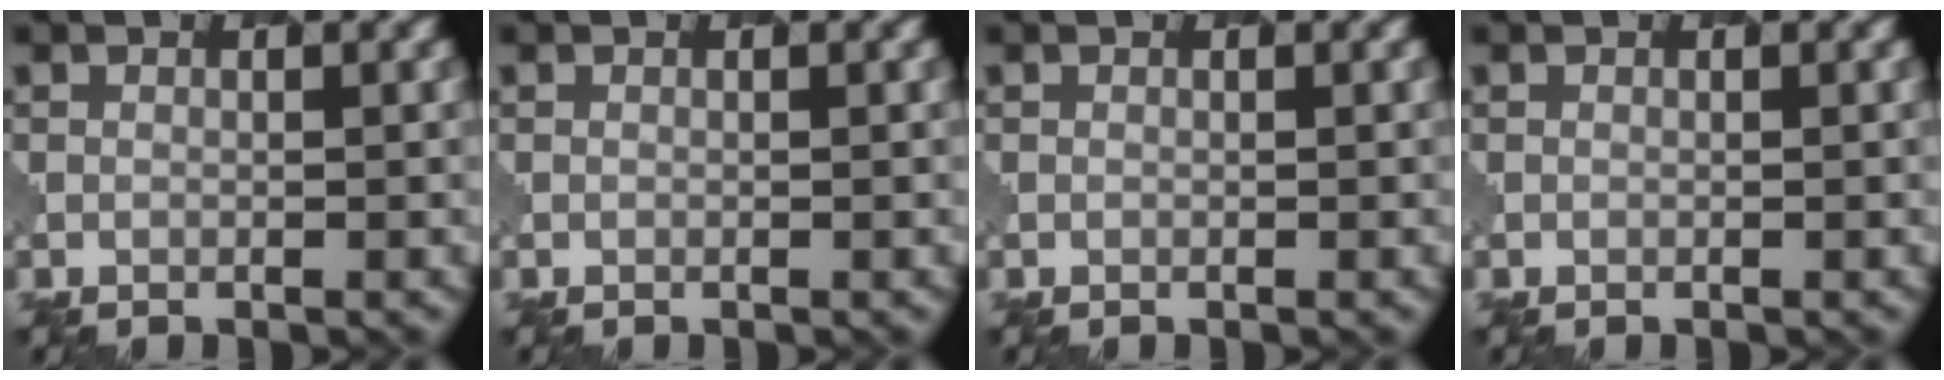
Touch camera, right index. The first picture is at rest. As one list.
[{"total": 0.0}, {"total": 0.0}, {"total": 0.0}]